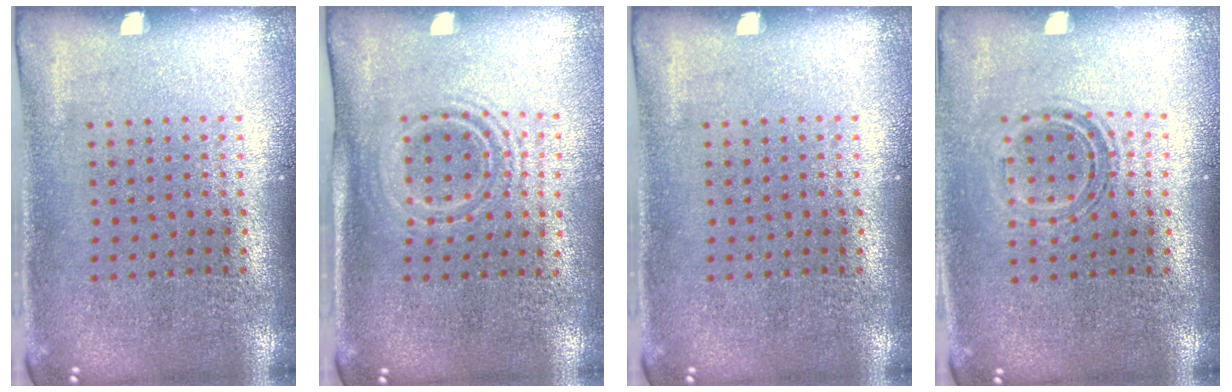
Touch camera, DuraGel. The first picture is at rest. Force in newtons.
{"total": 1.5, "press": 1.2, "slide": 1.0}
{"total": 0.0}
{"total": 1.0, "press": 0.9, "slide": 0.4}